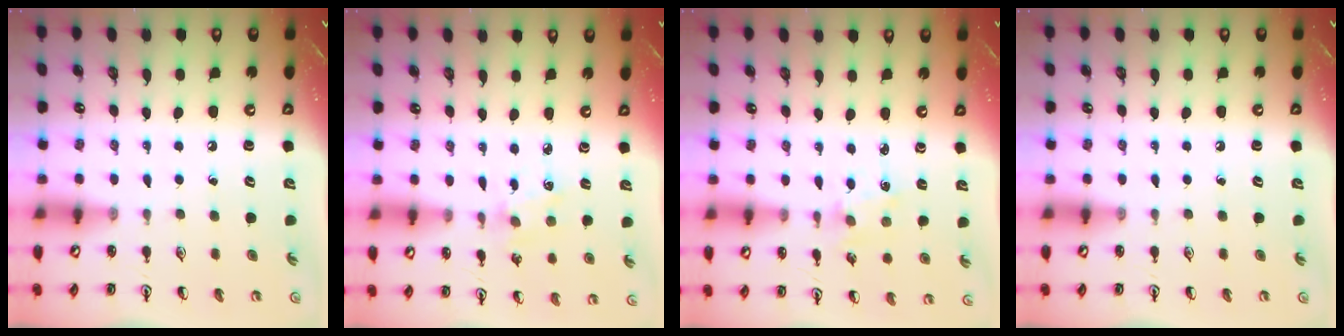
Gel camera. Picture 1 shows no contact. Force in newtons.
{"total": 2.6, "press": 2.5, "slide": 0.5}
{"total": 1.2, "press": 1.1, "slide": 0.2}
{"total": 0.0}